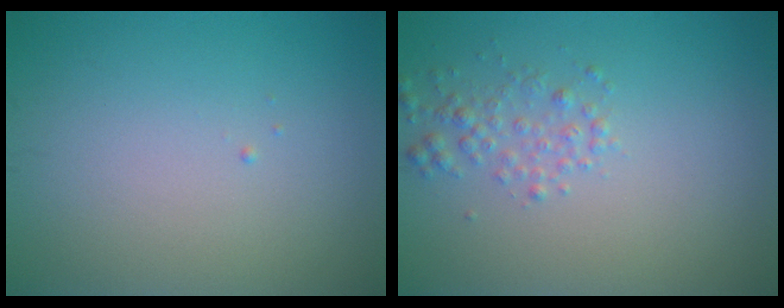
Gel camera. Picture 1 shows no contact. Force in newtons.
{"total": 1.9, "press": 1.9, "slide": 0.1}